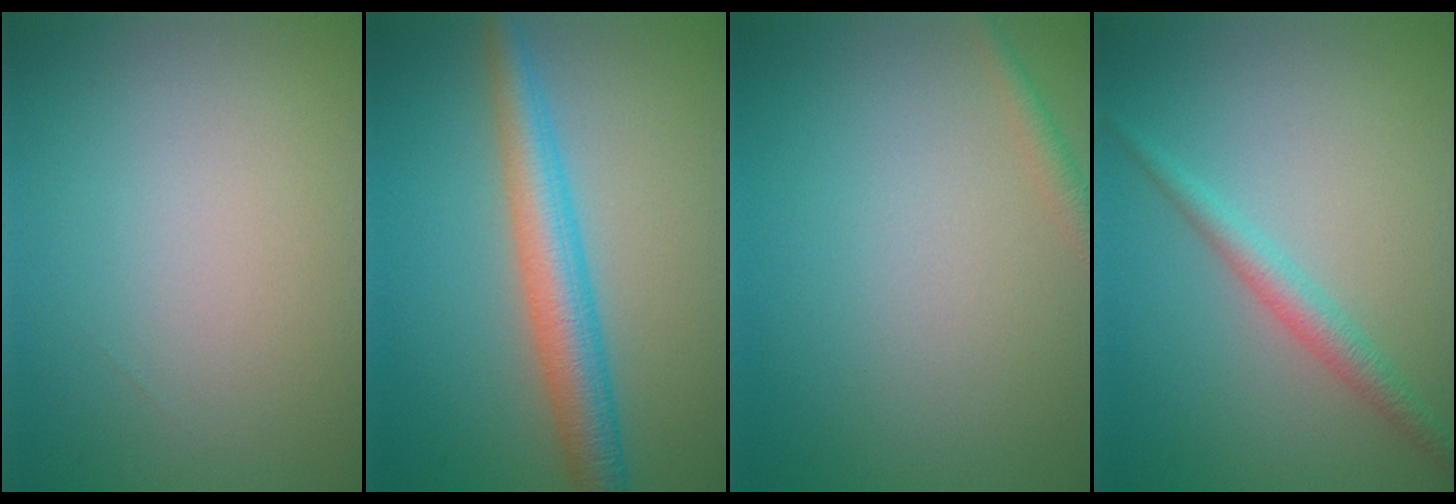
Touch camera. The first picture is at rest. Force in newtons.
{"total": 5.0, "press": 5.0, "slide": 0.1}
{"total": 1.4, "press": 1.4, "slide": 0.1}
{"total": 2.2, "press": 2.2, "slide": 0.1}